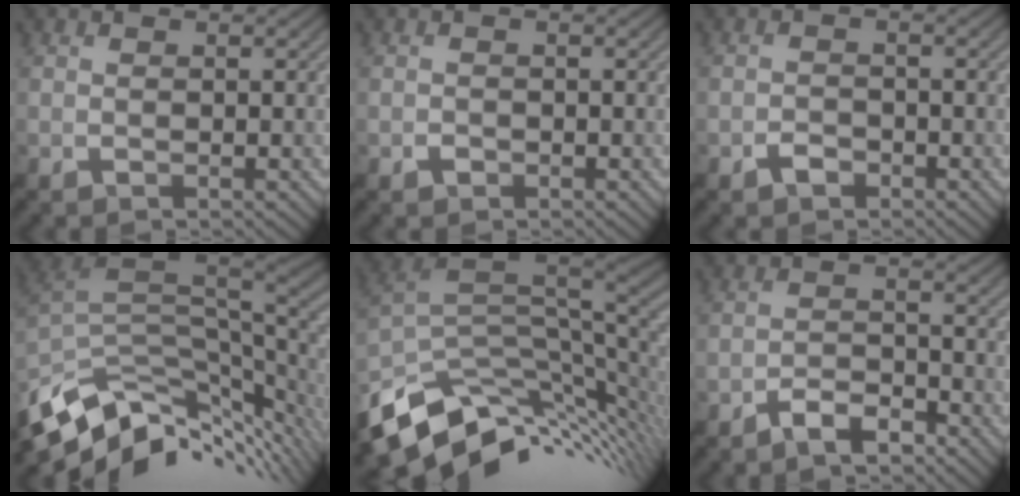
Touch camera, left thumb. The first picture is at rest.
{"total": 0.9, "force": [-0.6, 0.6, 0.1], "torque": [0.004, -0.003, -0.011]}
{"total": 2.0, "force": [-1.5, 1.1, 0.7], "torque": [-0.006, 0.002, -0.030]}
{"total": 12.5, "force": [-4.0, 6.4, 9.9], "torque": [-0.207, -0.029, -0.060]}
{"total": 13.4, "force": [-4.2, 7.5, 10.3], "torque": [-0.220, -0.024, -0.067]}
{"total": 4.0, "force": [-3.3, 1.2, 1.9], "torque": [-0.034, 0.003, -0.068]}